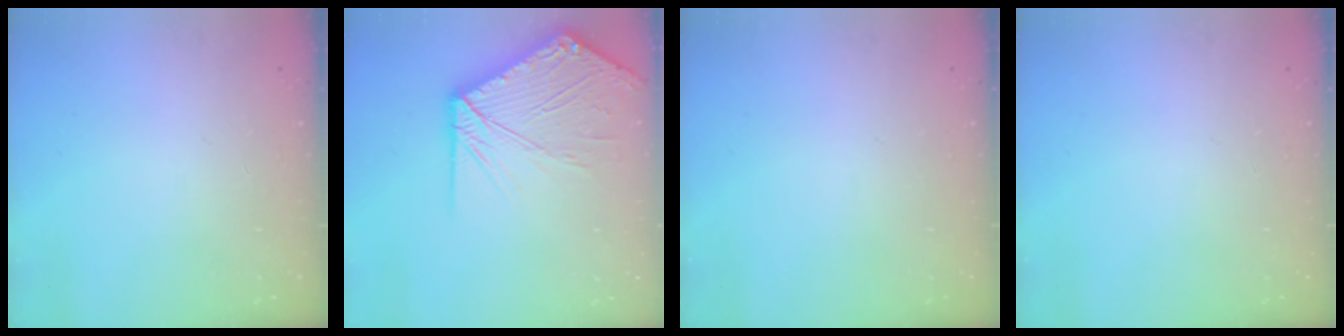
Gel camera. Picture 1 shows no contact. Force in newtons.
{"total": 17.2, "press": 16.9, "slide": 2.8}
{"total": 0.0}
{"total": 0.0}